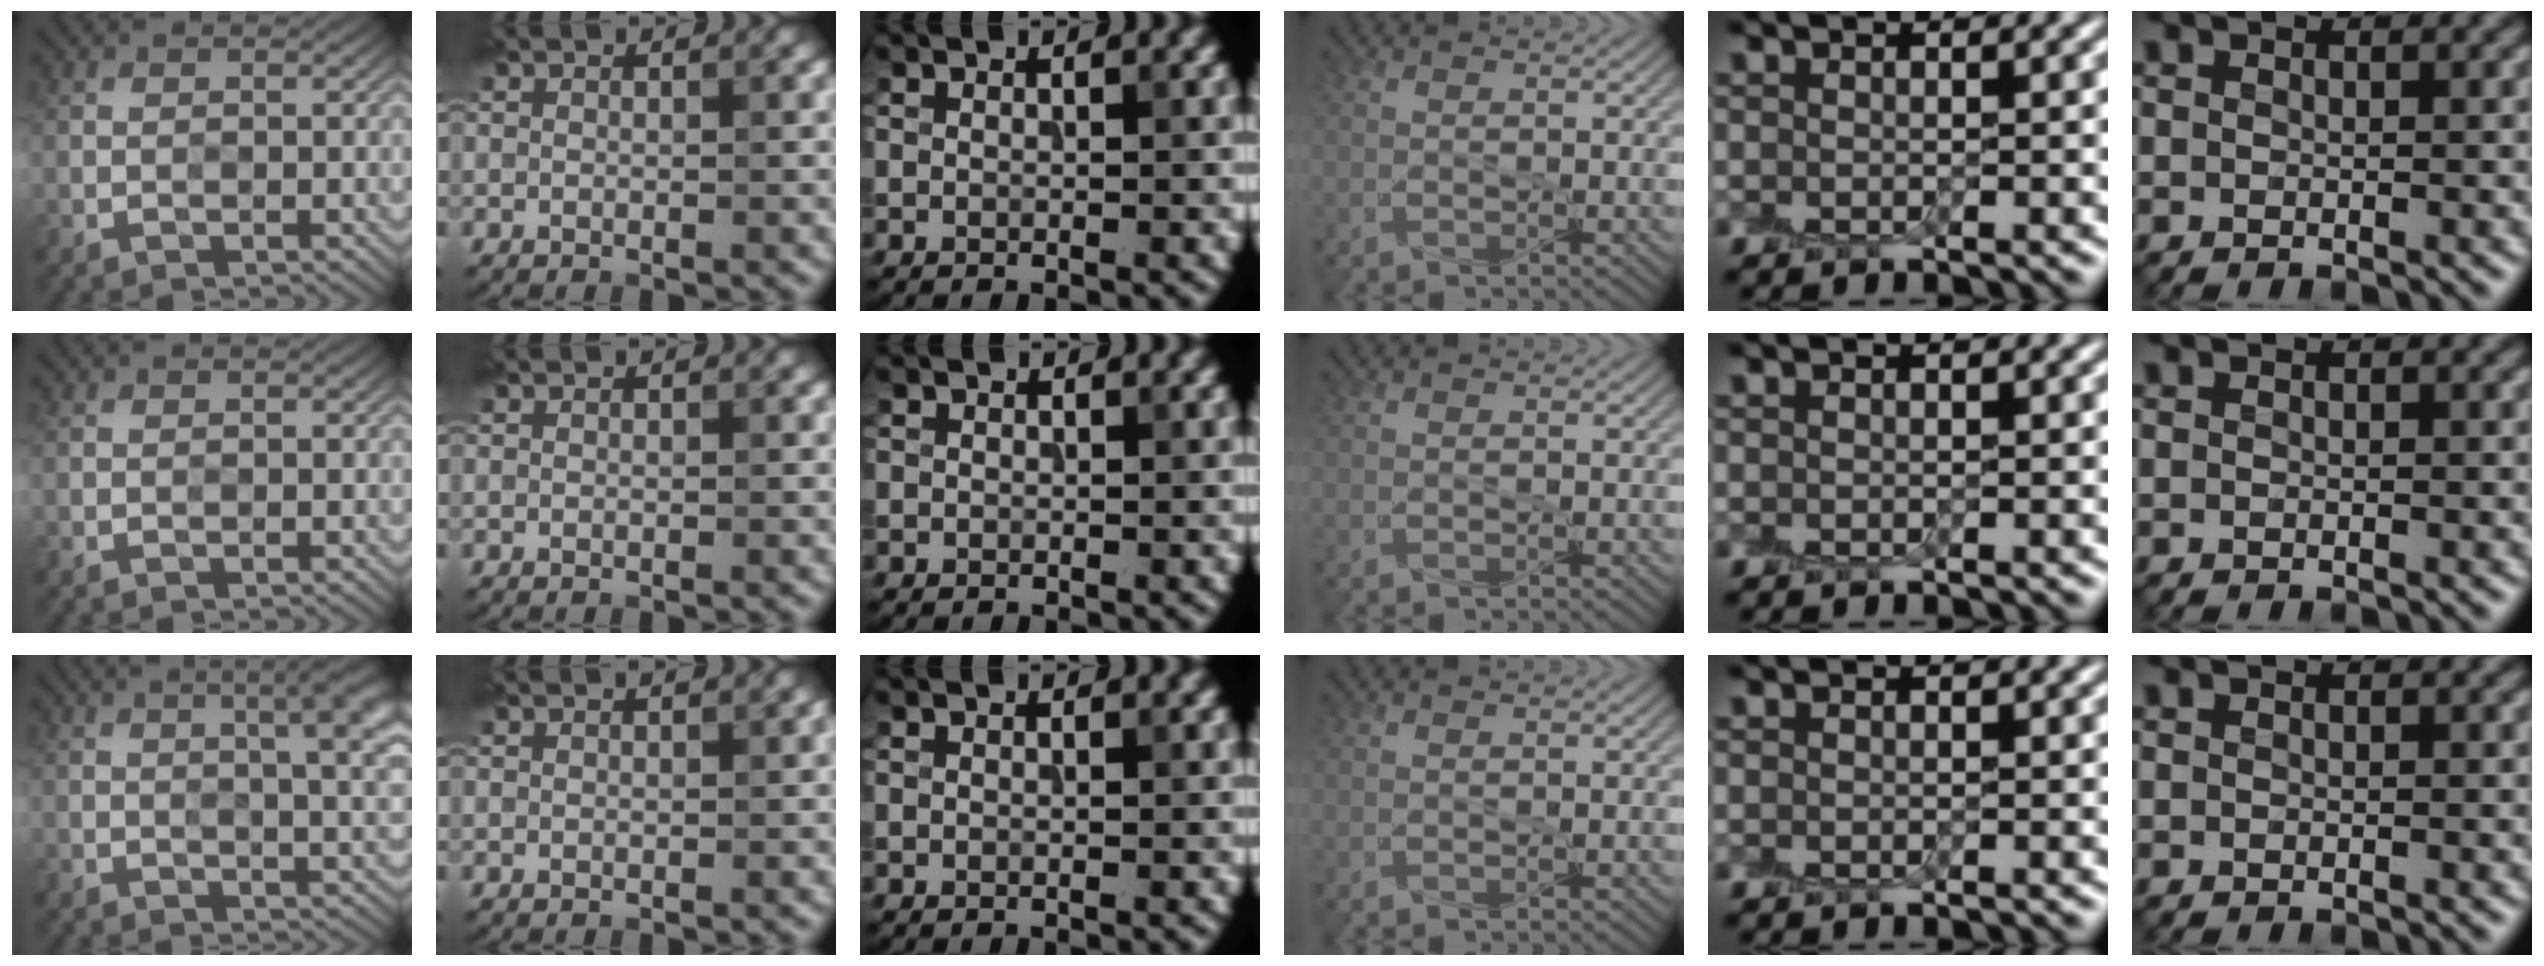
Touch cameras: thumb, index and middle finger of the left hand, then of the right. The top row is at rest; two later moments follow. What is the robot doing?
{"motion": "peel", "object": "plastic screen protector"}